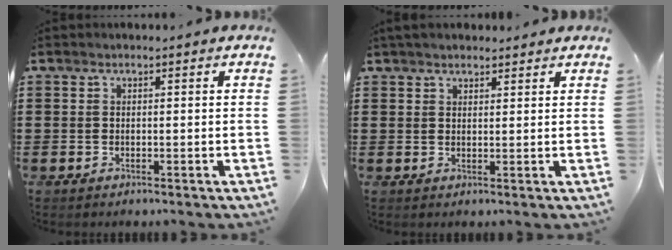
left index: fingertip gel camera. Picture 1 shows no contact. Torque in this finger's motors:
{"motor_torque": [1.12, -1.02, 0.04, 0.14]}